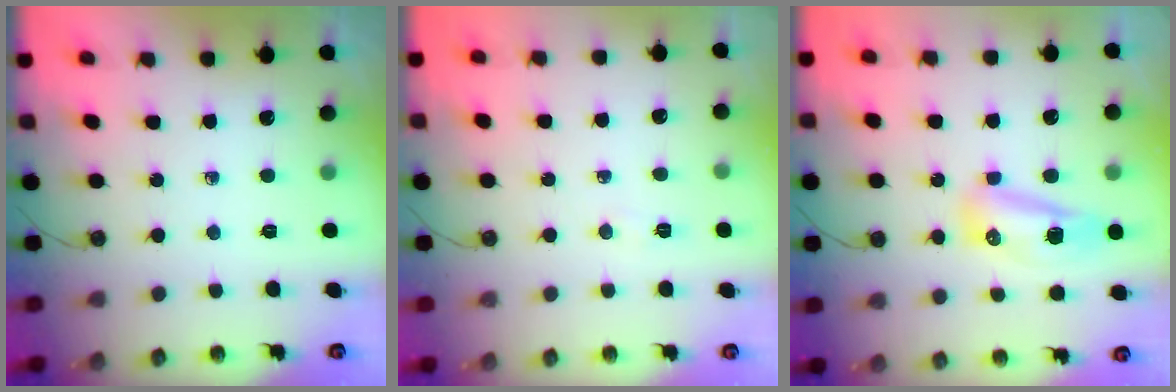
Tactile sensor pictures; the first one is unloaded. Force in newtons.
{"total": 3.5, "press": 3.5, "slide": 0.6}
{"total": 23.5, "press": 13.2, "slide": 19.4}